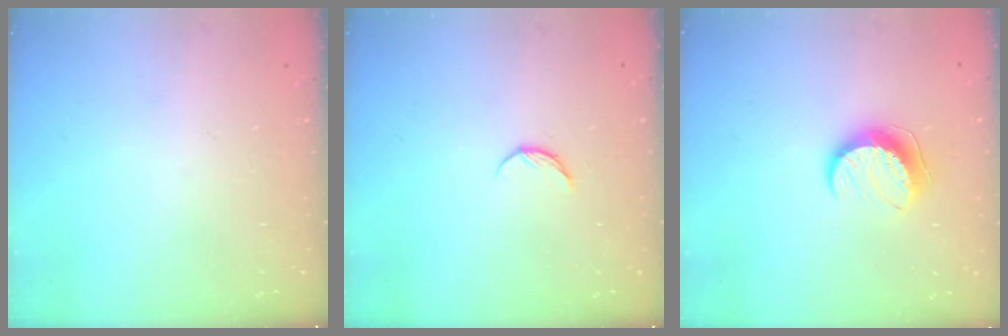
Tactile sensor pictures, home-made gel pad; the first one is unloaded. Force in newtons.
{"total": 4.6, "press": 4.6, "slide": 0.5}
{"total": 9.5, "press": 9.5, "slide": 0.7}